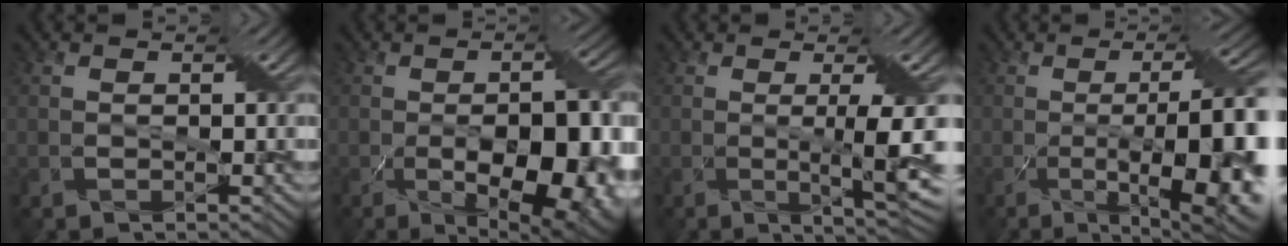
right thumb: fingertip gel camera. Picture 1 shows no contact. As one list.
[{"total": 13.6, "force": [-3.6, 6.1, 11.6], "torque": [-0.156, -0.025, -0.042]}, {"total": 7.4, "force": [-0.5, 1.2, 7.3], "torque": [-0.120, -0.002, -0.002]}, {"total": 16.5, "force": [-3.7, 4.9, 15.3], "torque": [-0.198, -0.006, -0.045]}]